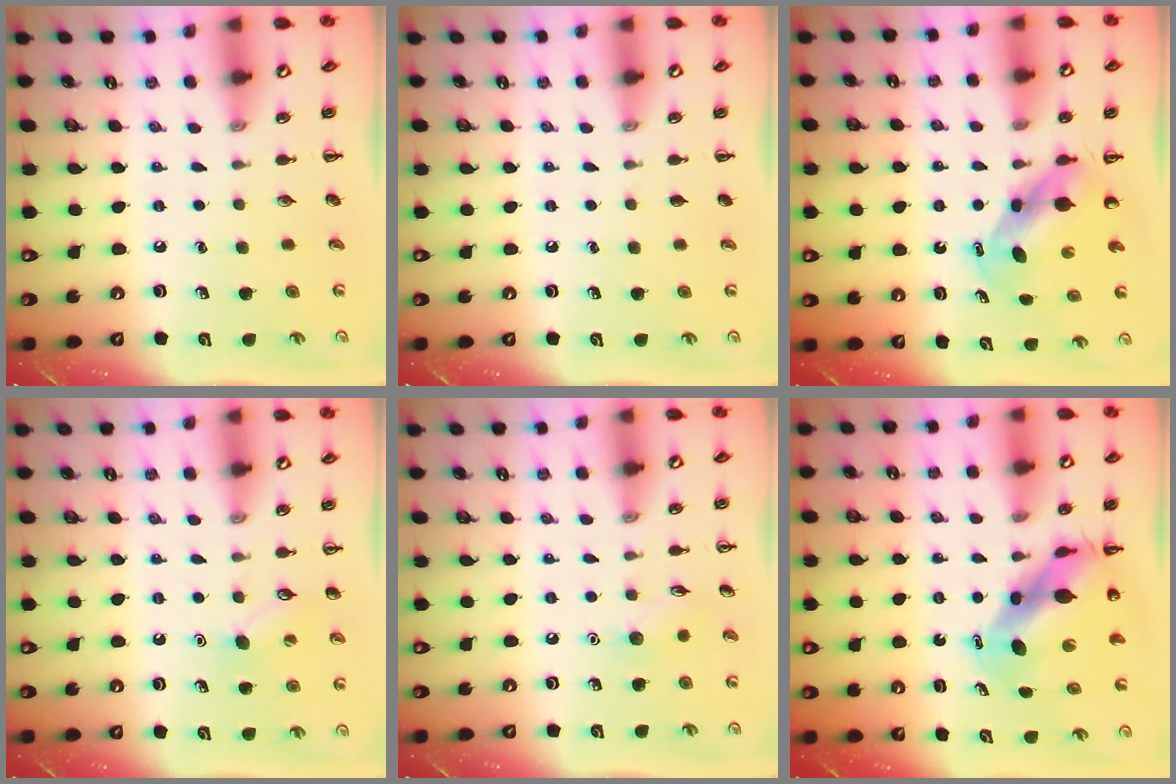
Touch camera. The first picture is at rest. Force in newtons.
{"total": 0.0}
{"total": 5.4, "press": 5.4, "slide": 0.8}
{"total": 5.4, "press": 5.2, "slide": 1.2}
{"total": 6.0, "press": 5.8, "slide": 1.6}
{"total": 9.3, "press": 9.0, "slide": 2.4}